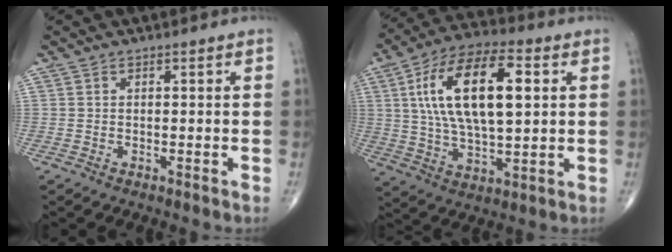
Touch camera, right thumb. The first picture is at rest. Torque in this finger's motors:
{"motor_torque": [0.34, 1.56, 1.67, 1.04, 0.52]}